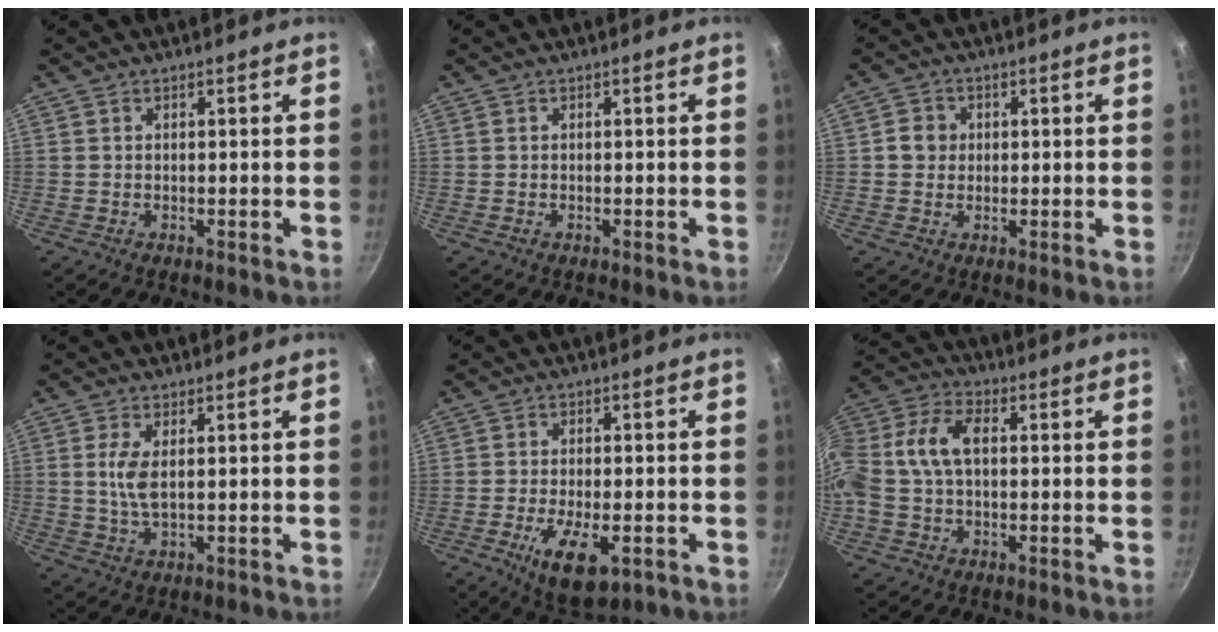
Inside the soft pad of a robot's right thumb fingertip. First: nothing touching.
{"total": 0.0}
{"total": 3.7, "force": [0.3, 3.4, 1.4], "torque": [-0.006, 0.006, 0.001]}
{"total": 4.6, "force": [0.7, 1.9, 4.1], "torque": [-0.097, -0.006, 0.018]}
{"total": 9.8, "force": [-3.9, 4.2, 8.0], "torque": [-0.133, -0.004, -0.057]}
{"total": 14.1, "force": [1.1, 8.6, 11.2], "torque": [-0.252, 0.035, 0.016]}